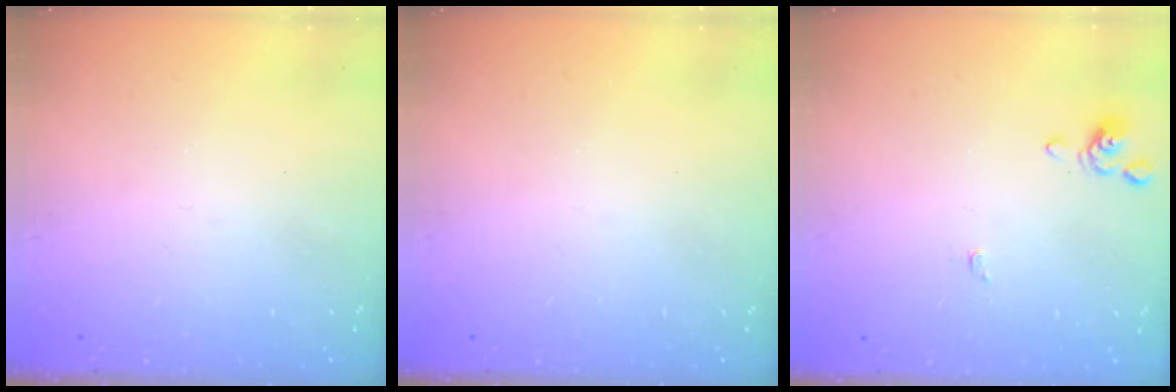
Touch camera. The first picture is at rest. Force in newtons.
{"total": 0.0}
{"total": 0.0}